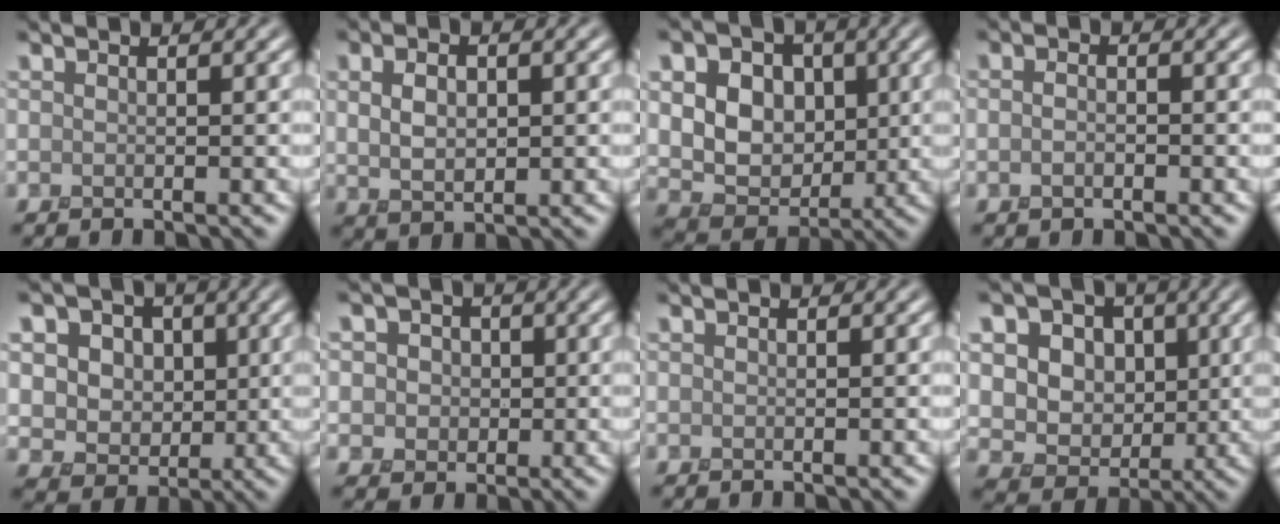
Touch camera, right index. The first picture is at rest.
{"total": 3.1, "force": [0.4, 2.1, 2.3], "torque": [-0.050, -0.002, 0.011]}
{"total": 10.9, "force": [2.5, 8.9, 5.9], "torque": [-0.122, 0.032, 0.034]}
{"total": 1.3, "force": [-0.7, 0.7, 0.8], "torque": [-0.017, -0.001, -0.016]}
{"total": 7.0, "force": [1.8, 5.8, 3.5], "torque": [-0.058, 0.014, 0.012]}
{"total": 3.9, "force": [0.8, 3.6, 1.3], "torque": [-0.019, 0.012, 0.003]}
{"total": 0.0}
{"total": 11.2, "force": [2.6, 9.6, 5.3], "torque": [-0.097, 0.028, 0.026]}